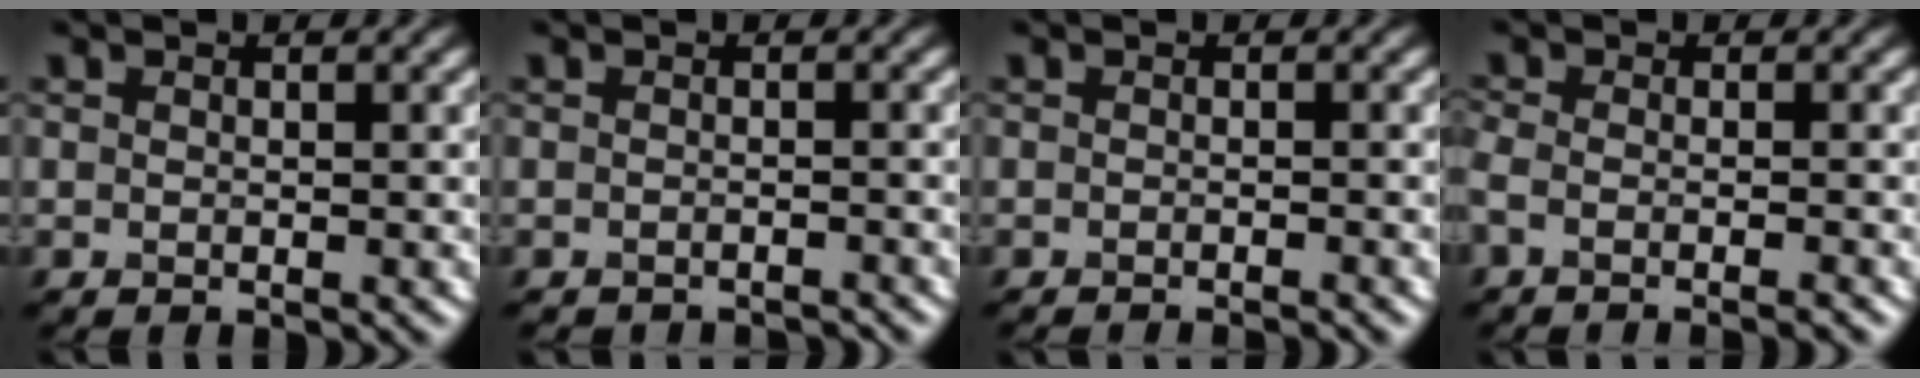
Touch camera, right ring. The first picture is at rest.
{"total": 2.1, "force": [-2.1, 0.1, 0.2], "torque": [0.005, -0.005, -0.026]}
{"total": 1.8, "force": [-1.5, 0.2, 0.9], "torque": [-0.001, -0.003, -0.024]}
{"total": 3.2, "force": [-1.8, 1.0, 2.5], "torque": [-0.021, -0.005, -0.035]}